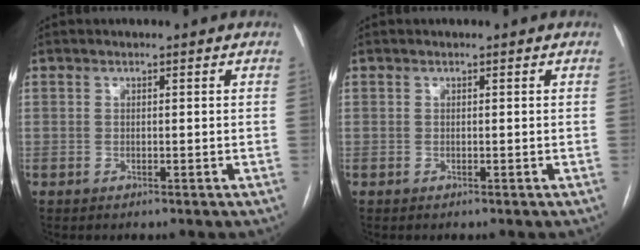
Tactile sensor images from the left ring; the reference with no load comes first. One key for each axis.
{"total": 0.0}